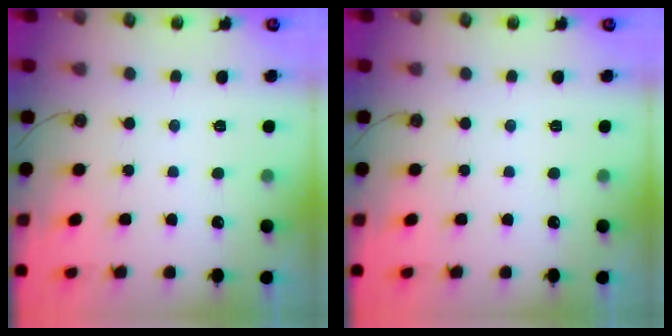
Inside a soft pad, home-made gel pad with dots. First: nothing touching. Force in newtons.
{"total": 0.0}